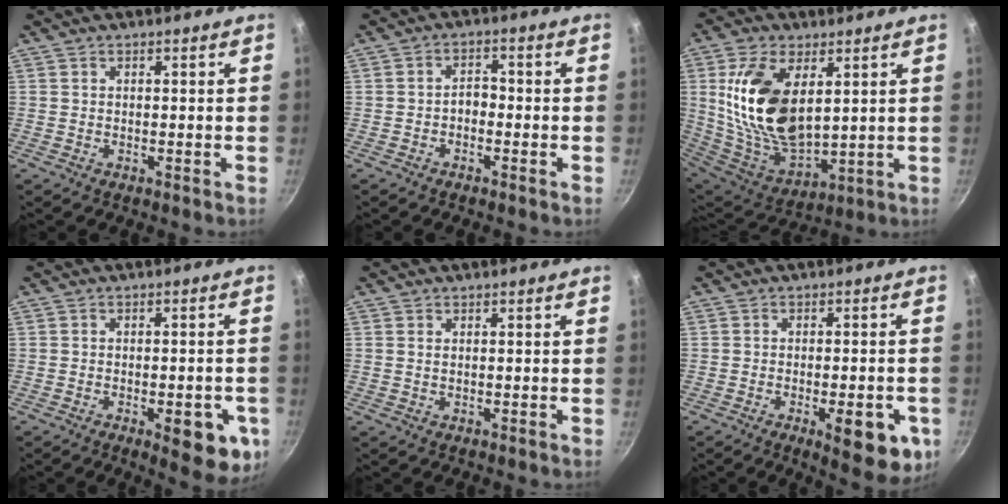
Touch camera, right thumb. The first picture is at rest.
{"total": 2.7, "force": [-1.0, 1.8, 1.7], "torque": [-0.015, 0.017, -0.025]}
{"total": 20.0, "force": [4.6, 10.6, 16.3], "torque": [-0.304, -0.026, 0.100]}
{"total": 9.8, "force": [-3.9, 3.7, 8.2], "torque": [-0.077, 0.007, -0.043]}
{"total": 0.6, "force": [0.2, 0.3, 0.4], "torque": [-0.011, -0.001, 0.004]}
{"total": 10.8, "force": [-4.3, 3.7, 9.1], "torque": [-0.101, 0.005, -0.051]}